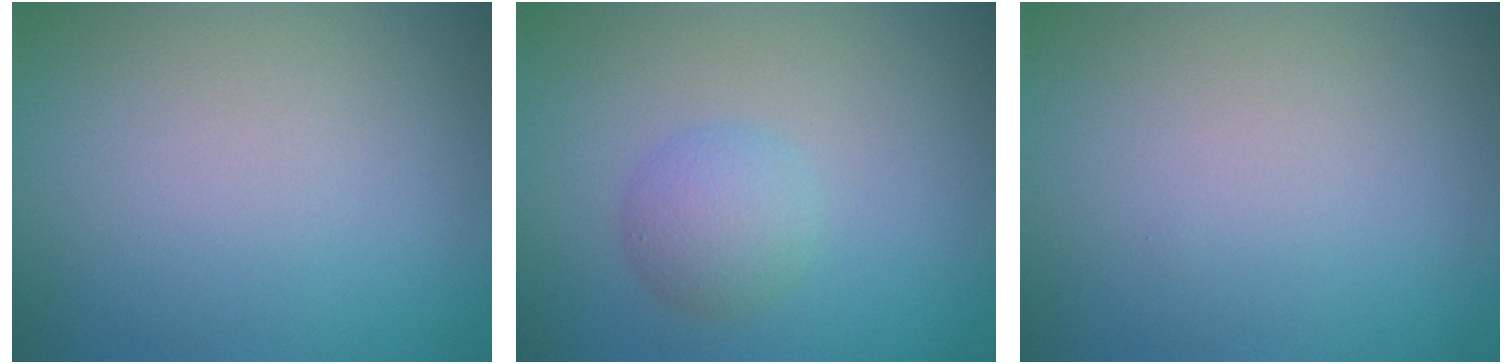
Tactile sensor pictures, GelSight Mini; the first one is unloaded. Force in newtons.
{"total": 2.6, "press": 2.6, "slide": 0.1}
{"total": 0.0}